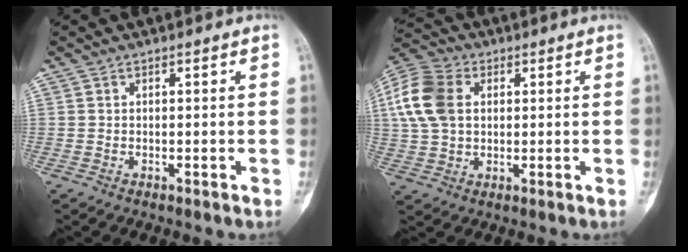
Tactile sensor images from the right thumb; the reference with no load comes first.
{"total": 13.4, "force": [2.8, 9.4, 9.1], "torque": [-0.189, 0.014, 0.050]}